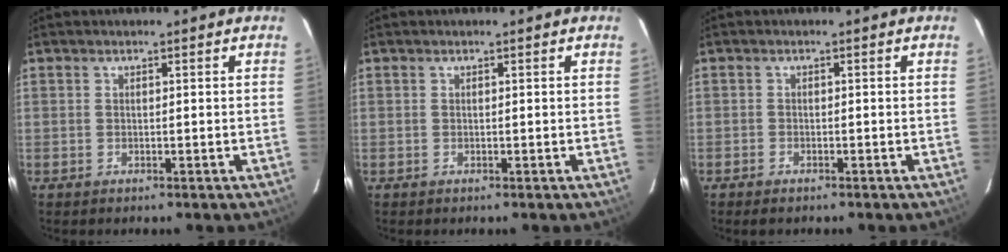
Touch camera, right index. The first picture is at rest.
{"total": 0.0}
{"total": 1.6, "force": [-1.3, 0.7, 0.6], "torque": [-0.019, -0.002, -0.025]}